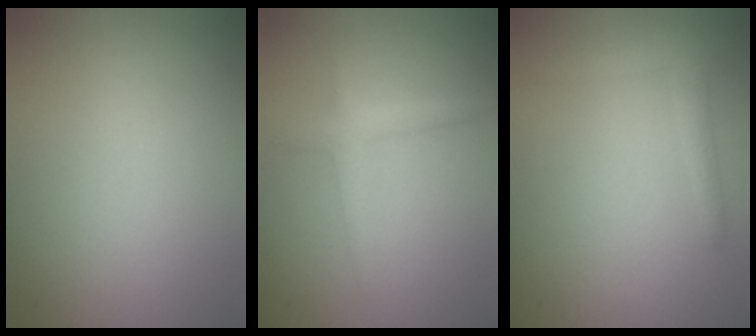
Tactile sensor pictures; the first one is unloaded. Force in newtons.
{"total": 1.6, "press": 1.6, "slide": 0.1}
{"total": 1.8, "press": 1.8, "slide": 0.2}